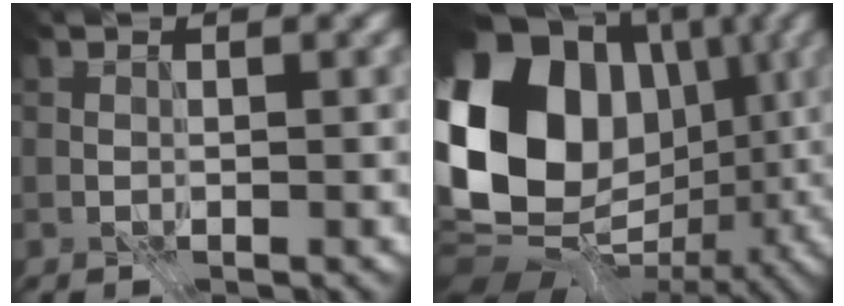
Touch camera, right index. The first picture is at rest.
{"total": 17.8, "force": [1.8, 13.7, 11.3], "torque": [-0.228, 0.016, 0.041]}